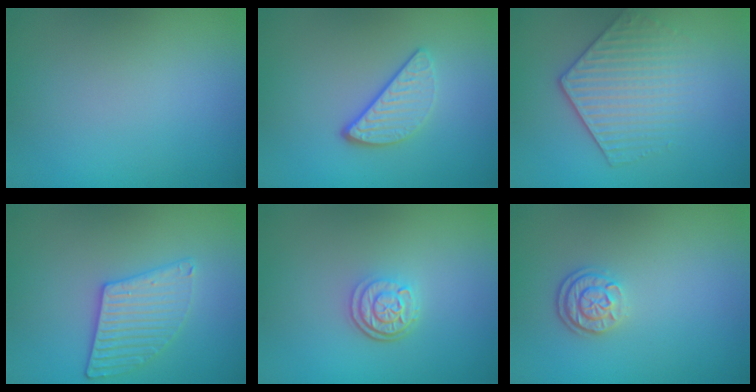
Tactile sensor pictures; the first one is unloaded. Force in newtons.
{"total": 3.0, "press": 2.4, "slide": 1.9}
{"total": 4.3, "press": 3.7, "slide": 2.2}
{"total": 3.2, "press": 3.2, "slide": 0.6}
{"total": 3.0, "press": 2.5, "slide": 1.6}
{"total": 2.5, "press": 2.0, "slide": 1.5}